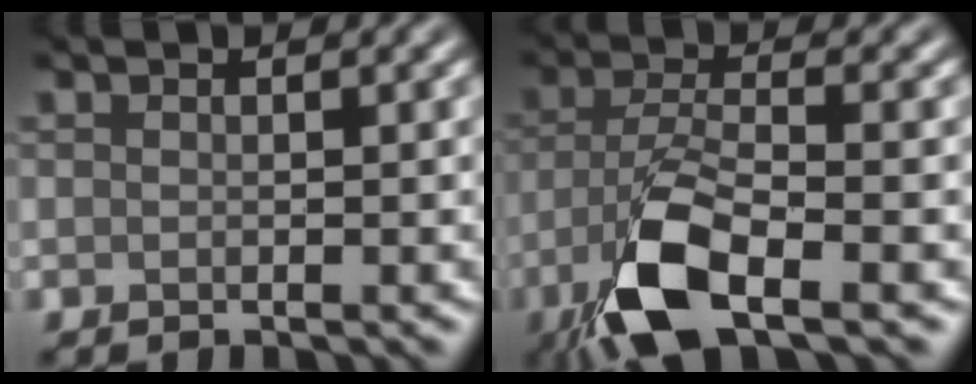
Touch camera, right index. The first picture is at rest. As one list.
[{"total": 7.9, "force": [-4.1, 2.6, 6.3], "torque": [-0.132, -0.008, -0.089]}]